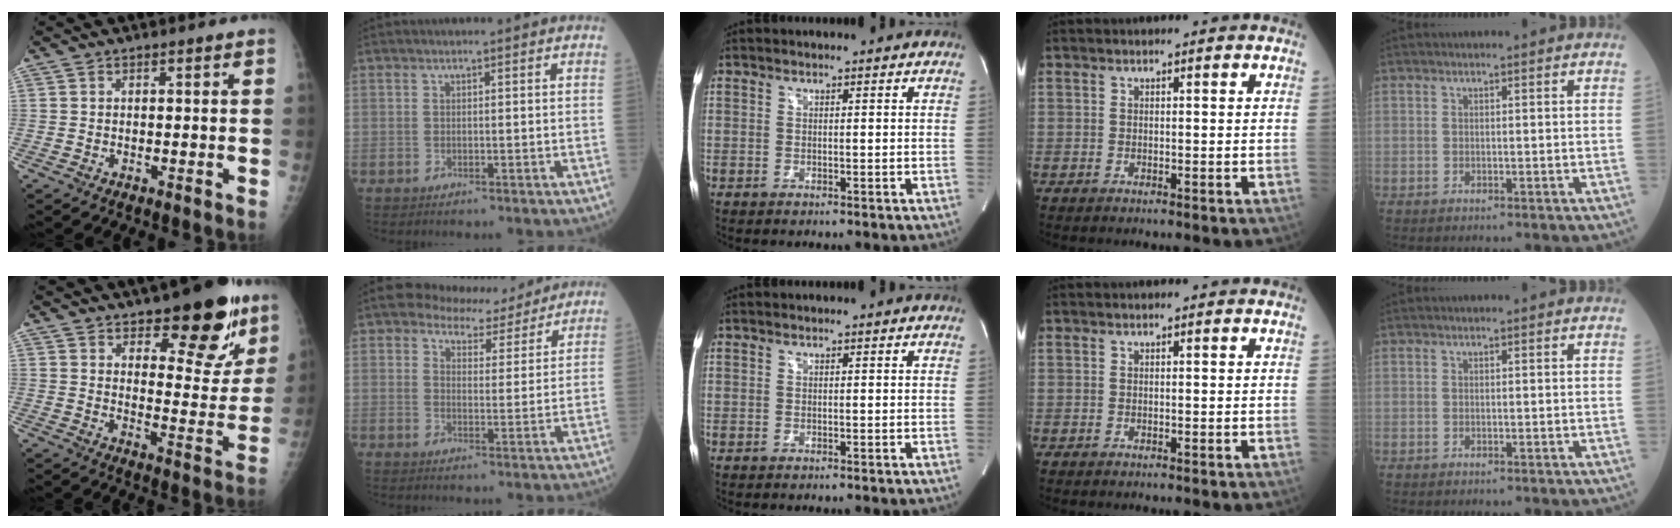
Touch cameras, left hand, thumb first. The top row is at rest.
{"thumb": {"total": 16.1, "force": [10.2, 6.8, 10.5], "torque": [-0.075, -0.065, 0.145]}, "index": {"total": 7.1, "force": [6.5, 2.6, 1.0], "torque": [-0.017, 0.004, 0.090]}}